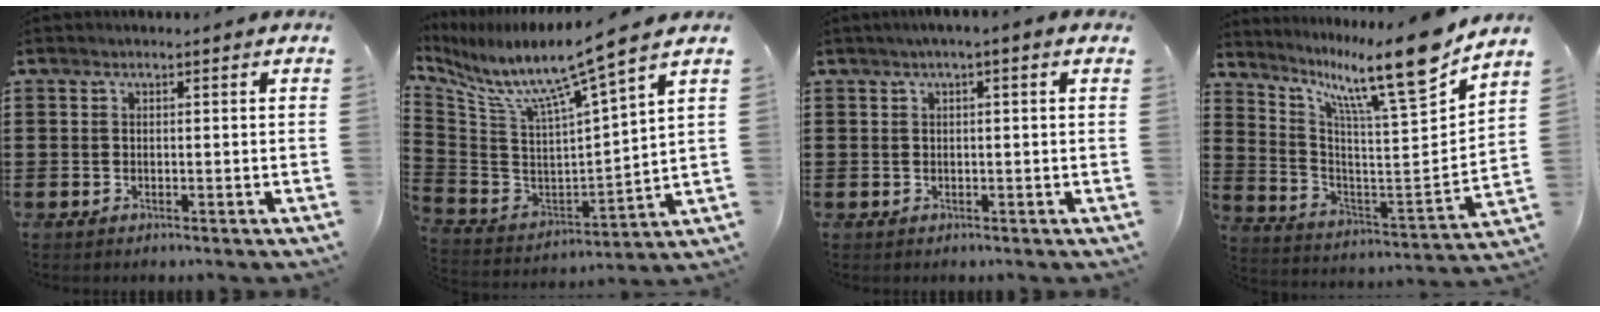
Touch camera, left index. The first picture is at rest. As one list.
[{"total": 8.7, "force": [6.5, -0.6, 5.7], "torque": [-0.136, -0.062, 0.099]}, {"total": 1.1, "force": [0.1, 0.3, 1.1], "torque": [-0.020, 0.000, 0.001]}, {"total": 14.5, "force": [11.9, 0.6, 8.4], "torque": [-0.162, -0.092, 0.184]}]